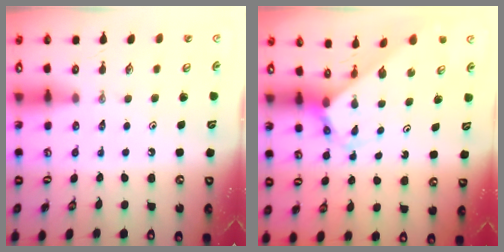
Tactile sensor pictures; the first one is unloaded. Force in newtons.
{"total": 2.7, "press": 2.7, "slide": 0.2}